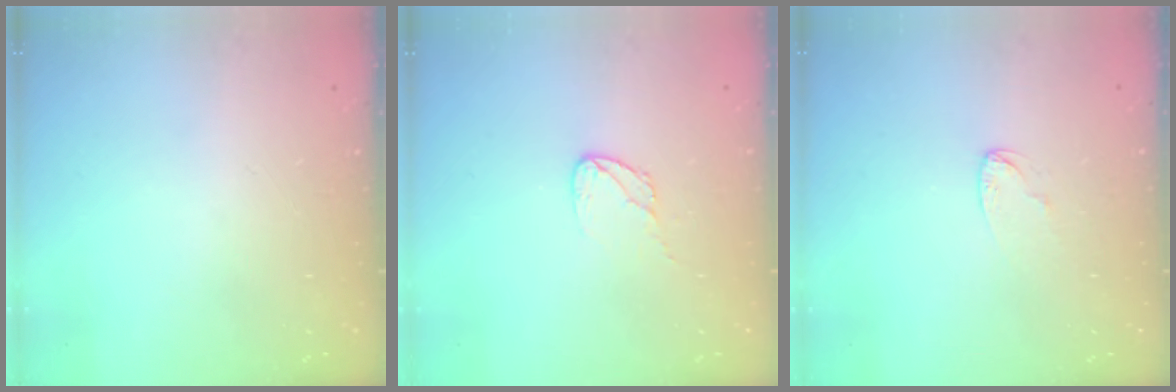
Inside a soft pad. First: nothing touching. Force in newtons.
{"total": 5.2, "press": 5.2, "slide": 0.4}
{"total": 2.4, "press": 2.4, "slide": 0.2}